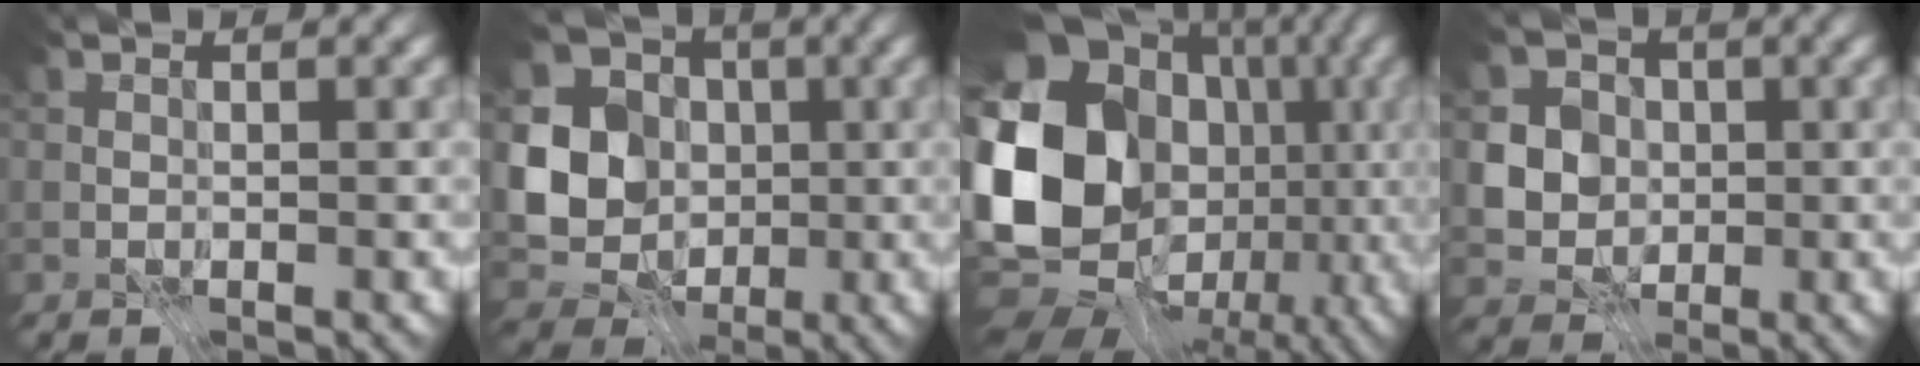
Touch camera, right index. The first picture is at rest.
{"total": 7.9, "force": [-0.7, 6.9, 3.8], "torque": [-0.083, -0.020, -0.022]}
{"total": 20.0, "force": [-0.9, 16.0, 11.9], "torque": [-0.244, -0.004, -0.018]}
{"total": 5.5, "force": [0.3, 4.9, 2.3], "torque": [-0.038, 0.012, -0.008]}